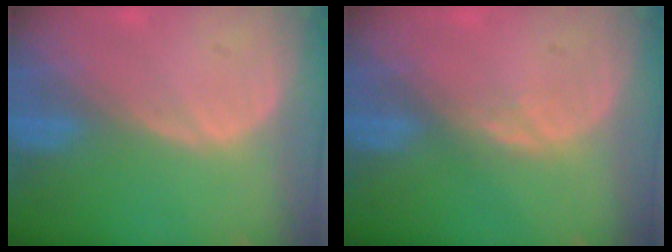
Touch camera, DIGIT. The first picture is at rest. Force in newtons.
{"total": 0.9, "press": 0.9, "slide": 0.4}